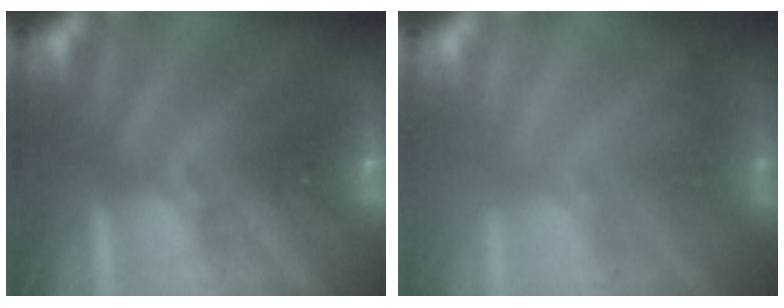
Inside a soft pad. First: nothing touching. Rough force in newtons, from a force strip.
{"total": 2.8}